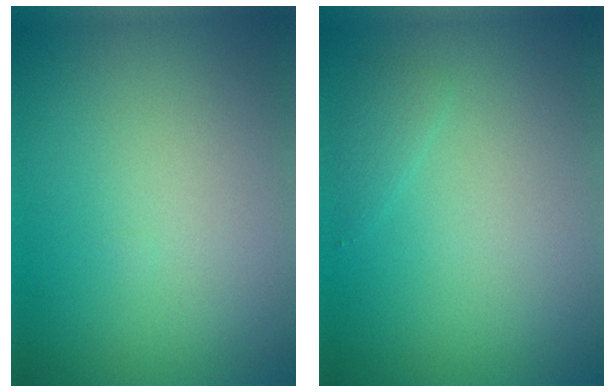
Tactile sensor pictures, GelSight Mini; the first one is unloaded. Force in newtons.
{"total": 0.9, "press": 0.9, "slide": 0.1}